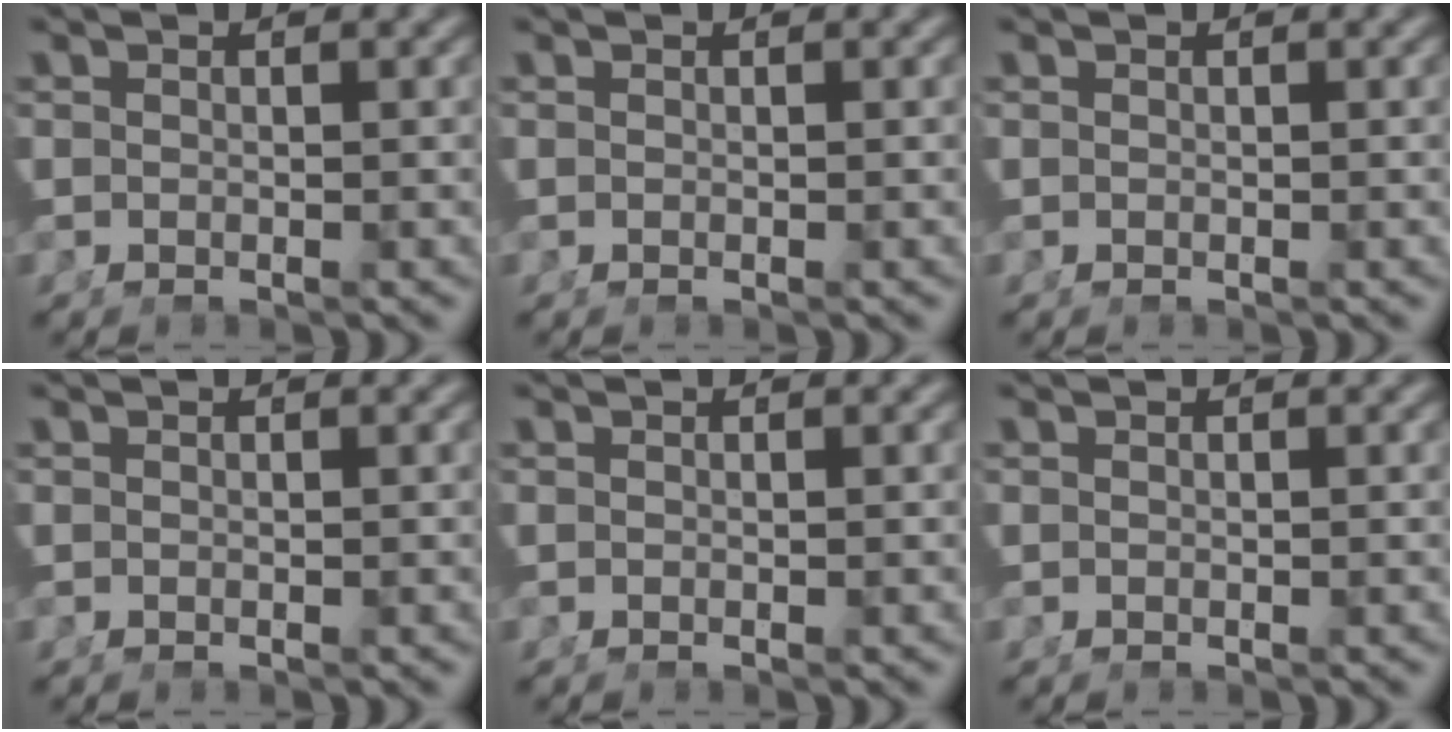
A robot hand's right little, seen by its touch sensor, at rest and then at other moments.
{"total": 0.0}
{"total": 0.0}
{"total": 0.0}
{"total": 0.0}
{"total": 0.0}